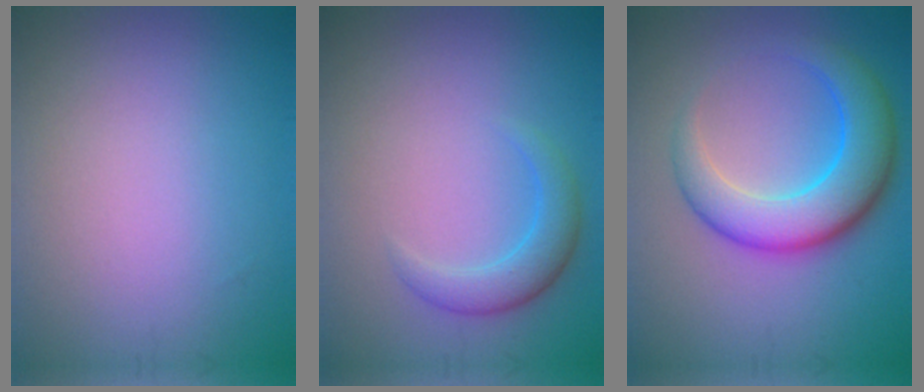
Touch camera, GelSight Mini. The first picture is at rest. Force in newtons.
{"total": 2.8, "press": 2.8, "slide": 0.0}
{"total": 7.1, "press": 7.1, "slide": 0.1}